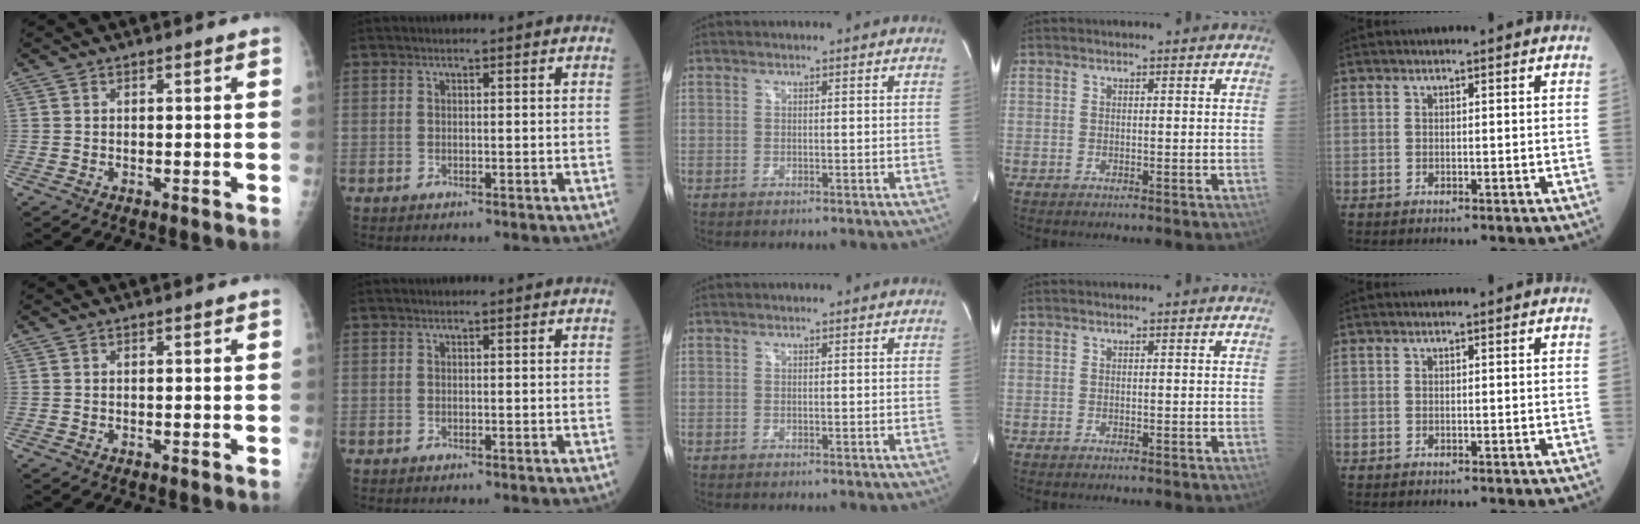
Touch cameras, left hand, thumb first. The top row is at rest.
{}